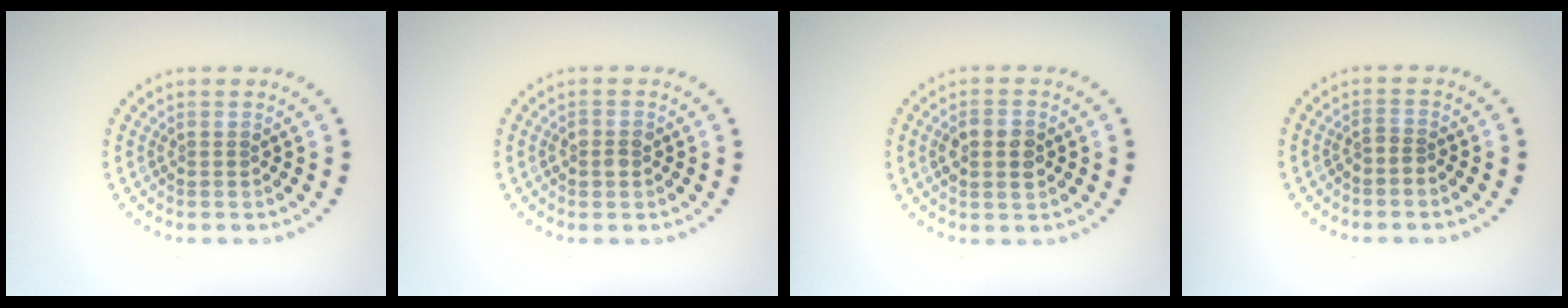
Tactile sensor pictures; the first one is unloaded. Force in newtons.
{"total": 1.3, "press": 1.2, "slide": 0.3}
{"total": 2.6, "press": 2.6, "slide": 0.3}
{"total": 1.0, "press": 0.7, "slide": 0.7}